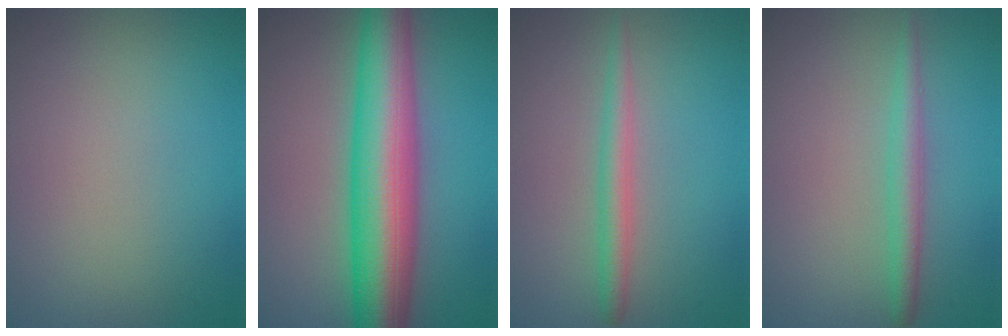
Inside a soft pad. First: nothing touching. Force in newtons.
{"total": 10.5, "press": 10.5, "slide": 0.2}
{"total": 2.3, "press": 2.3, "slide": 0.0}
{"total": 2.1, "press": 2.1, "slide": 0.2}